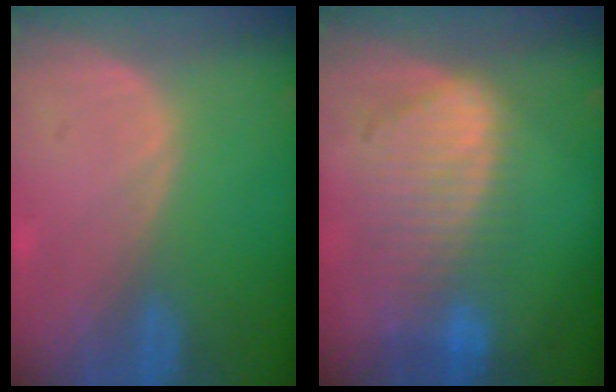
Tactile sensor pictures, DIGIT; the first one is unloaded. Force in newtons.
{"total": 9.1, "press": 8.0, "slide": 4.3}